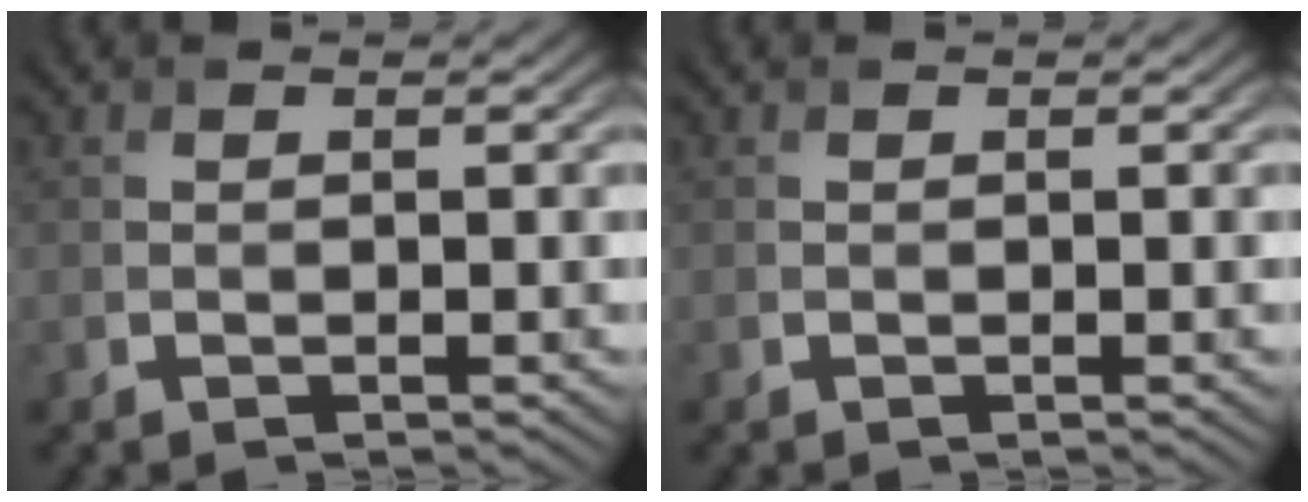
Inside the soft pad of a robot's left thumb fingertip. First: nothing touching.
{"total": 0.0}